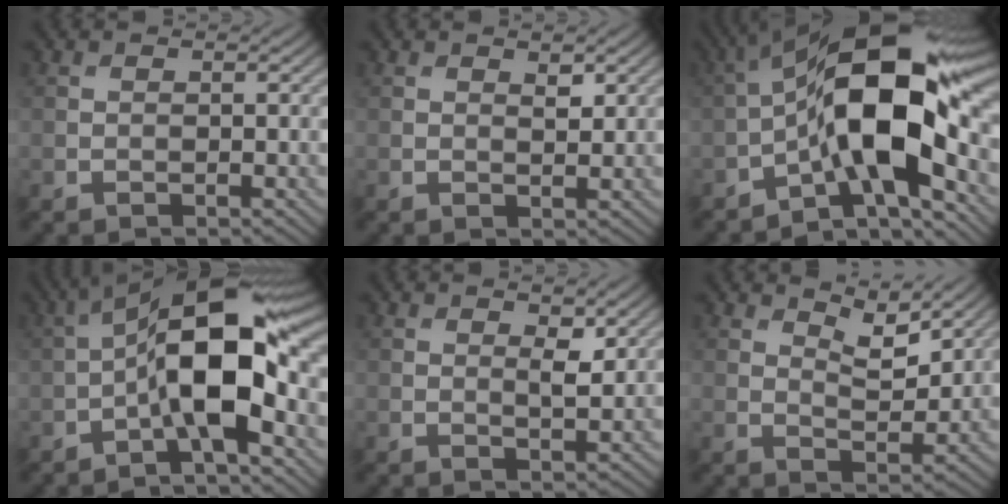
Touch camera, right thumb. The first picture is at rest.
{"total": 1.4, "force": [0.8, 0.5, 1.0], "torque": [-0.017, -0.004, 0.016]}
{"total": 16.2, "force": [-2.9, 6.2, 14.6], "torque": [-0.227, 0.024, -0.068]}
{"total": 13.1, "force": [-2.2, 4.6, 12.1], "torque": [-0.208, 0.015, -0.049]}
{"total": 2.1, "force": [1.1, 0.5, 1.7], "torque": [-0.034, -0.006, 0.020]}
{"total": 4.8, "force": [3.6, 1.4, 2.9], "torque": [-0.058, -0.011, 0.064]}